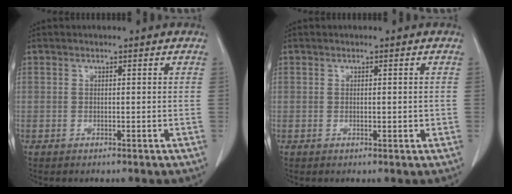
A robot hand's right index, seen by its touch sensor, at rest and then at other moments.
{"total": 1.8, "force": [-0.1, 0.9, 1.6], "torque": [-0.035, 0.001, 0.004]}